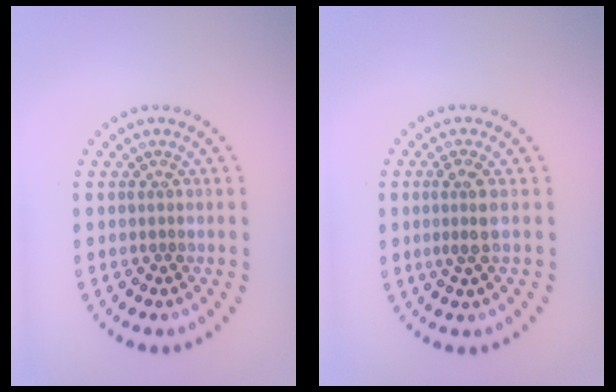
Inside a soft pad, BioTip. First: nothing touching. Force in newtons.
{"total": 2.0, "press": 1.6, "slide": 1.2}